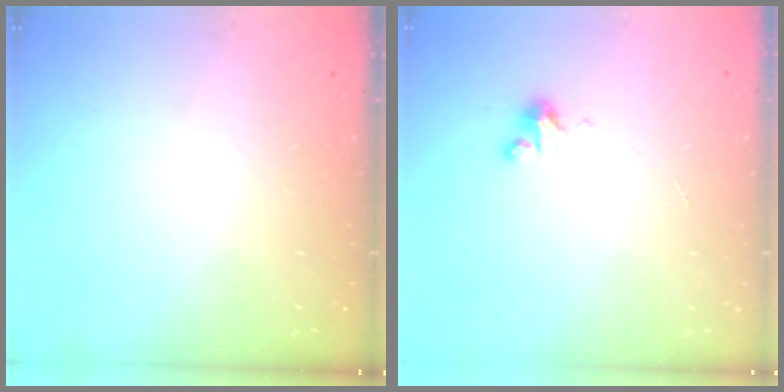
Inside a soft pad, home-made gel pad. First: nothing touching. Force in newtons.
{"total": 2.8, "press": 2.8, "slide": 0.2}